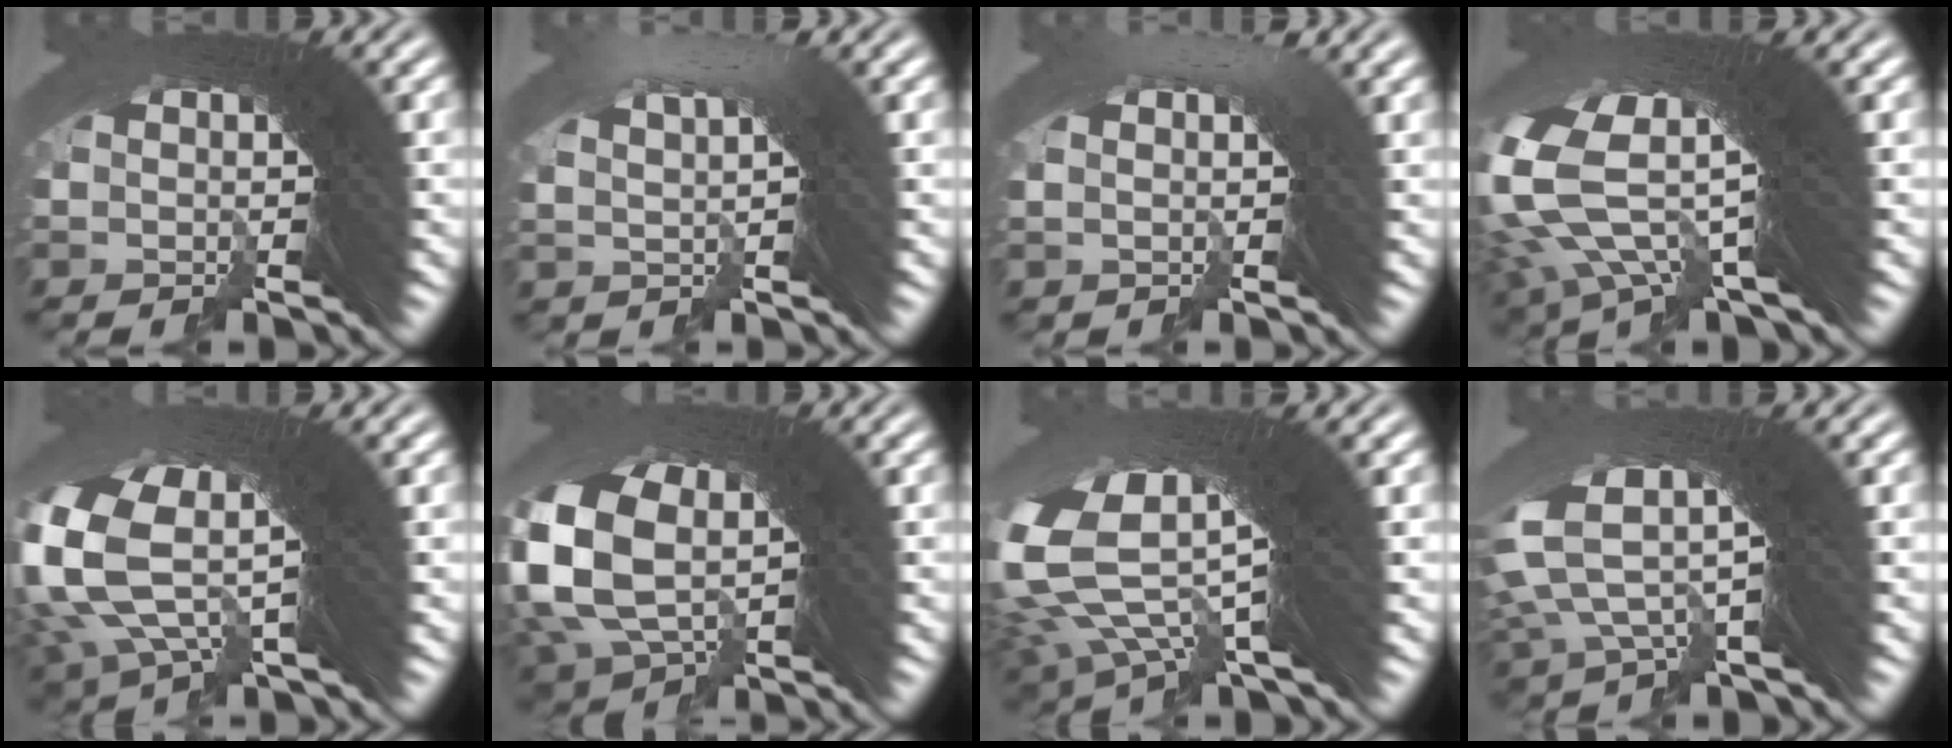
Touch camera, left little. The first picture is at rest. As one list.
[{"total": 1.9, "force": [1.4, -0.4, 1.2], "torque": [-0.006, 0.018, 0.023]}, {"total": 1.3, "force": [0.9, -0.3, 0.9], "torque": [0.001, 0.018, 0.010]}, {"total": 10.6, "force": [2.4, 5.0, 9.1], "torque": [-0.197, -0.005, 0.043]}, {"total": 10.3, "force": [2.2, 6.3, 7.8], "torque": [-0.196, -0.010, 0.039]}, {"total": 6.6, "force": [-0.3, 4.8, 4.5], "torque": [-0.136, -0.031, 0.015]}, {"total": 11.1, "force": [3.7, 5.5, 8.9], "torque": [-0.193, 0.009, 0.058]}, {"total": 6.6, "force": [1.7, 2.9, 5.7], "torque": [-0.111, 0.003, 0.028]}]